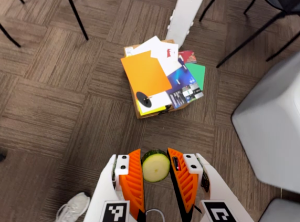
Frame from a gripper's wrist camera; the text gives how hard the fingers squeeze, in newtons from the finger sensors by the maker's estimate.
{"total": 10.6, "left": 11.5, "right": 9.7}